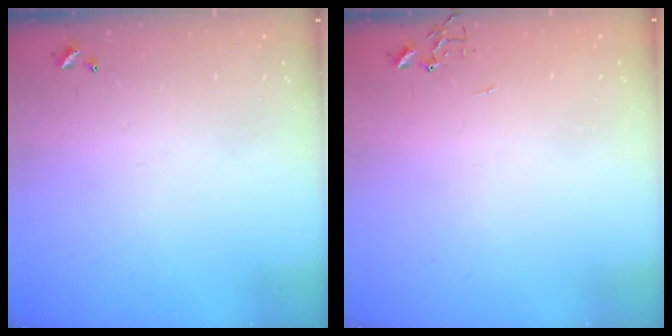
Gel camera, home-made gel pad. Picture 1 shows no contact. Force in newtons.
{"total": 0.0}